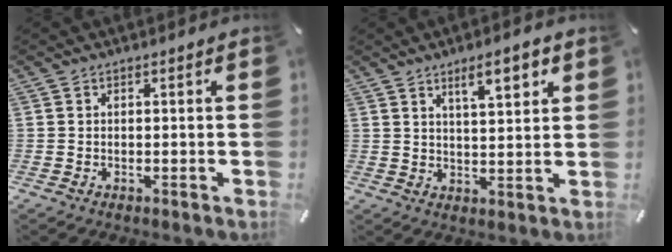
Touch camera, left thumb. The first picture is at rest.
{"total": 8.1, "force": [4.9, 2.4, 5.9], "torque": [-0.086, -0.020, 0.078]}